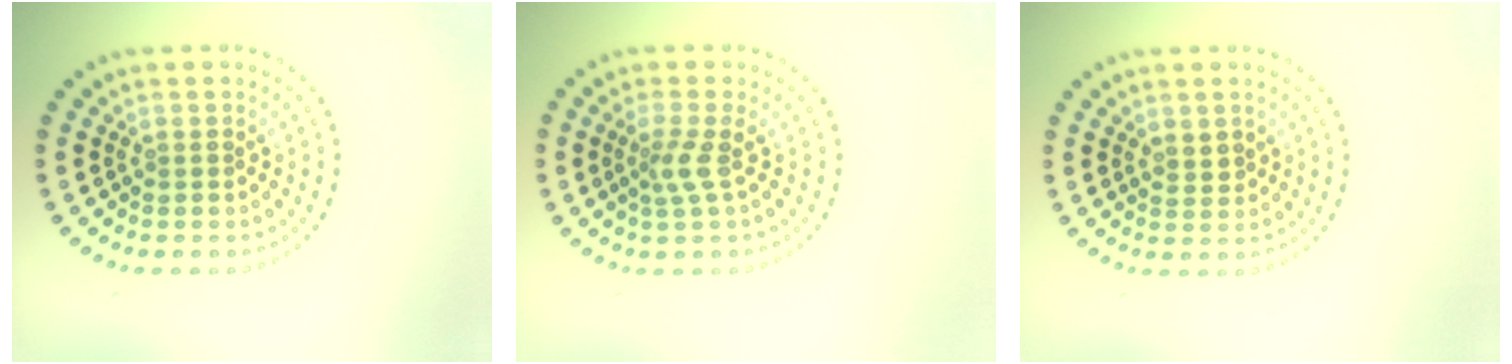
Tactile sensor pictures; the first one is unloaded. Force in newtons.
{"total": 2.0, "press": 1.4, "slide": 1.4}
{"total": 0.9, "press": 0.8, "slide": 0.4}